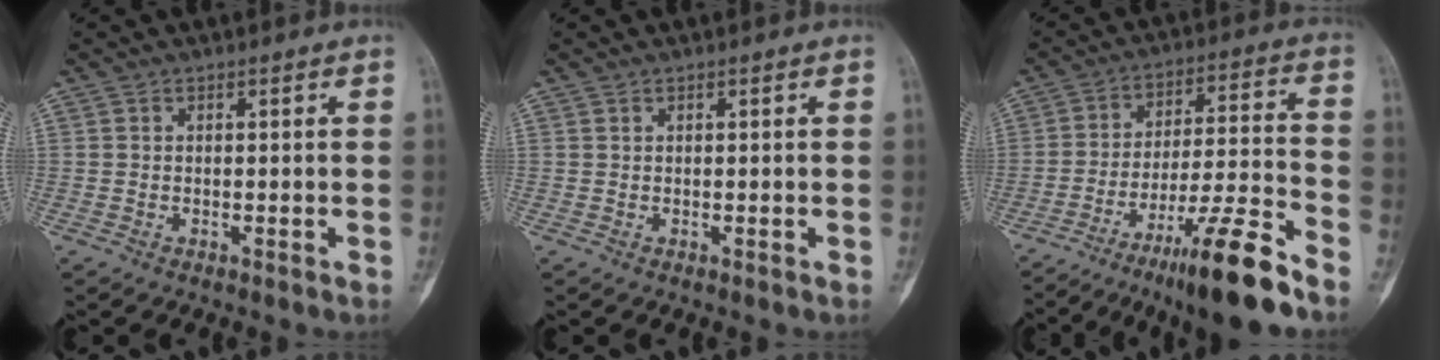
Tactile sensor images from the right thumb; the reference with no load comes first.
{"total": 0.0}
{"total": 16.1, "force": [-11.1, 1.2, 11.5], "torque": [-0.204, 0.062, -0.180]}